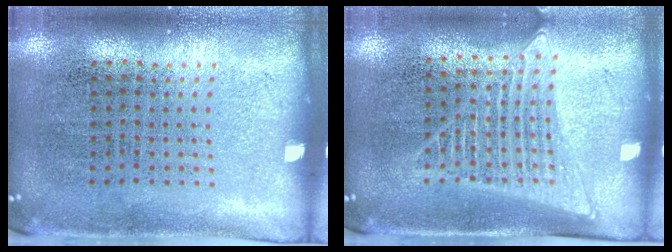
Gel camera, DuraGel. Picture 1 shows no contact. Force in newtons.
{"total": 1.5, "press": 1.3, "slide": 0.6}